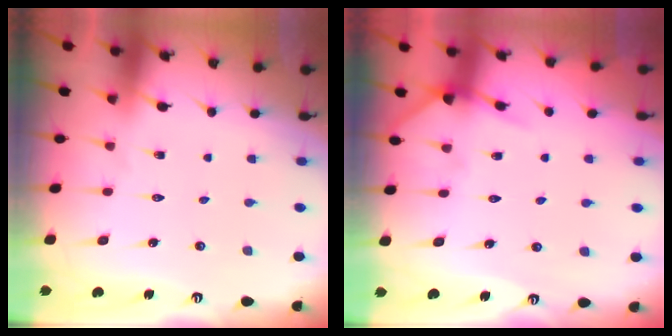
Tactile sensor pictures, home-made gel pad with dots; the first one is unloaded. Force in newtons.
{"total": 5.6, "press": 5.5, "slide": 0.7}